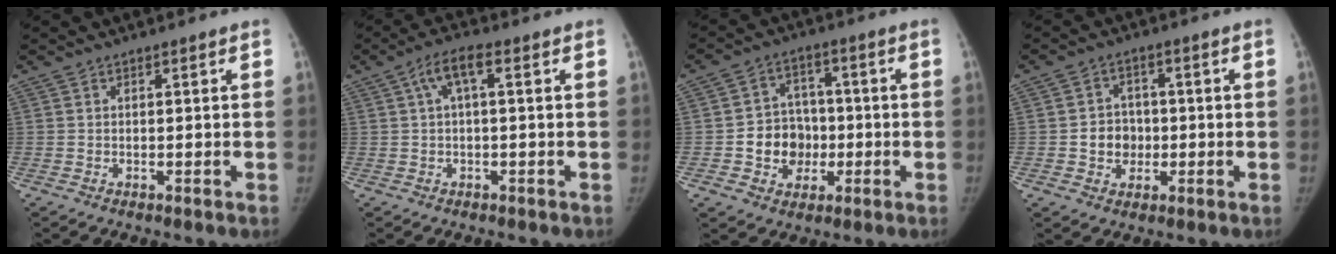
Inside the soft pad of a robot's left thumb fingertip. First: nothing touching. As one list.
[{"total": 4.8, "force": [1.0, 1.3, 4.5], "torque": [-0.095, 0.022, 0.018]}, {"total": 9.4, "force": [-1.8, 8.1, 4.2], "torque": [-0.022, 0.021, -0.029]}, {"total": 5.8, "force": [-0.8, 5.1, 2.4], "torque": [-0.008, 0.010, -0.015]}]